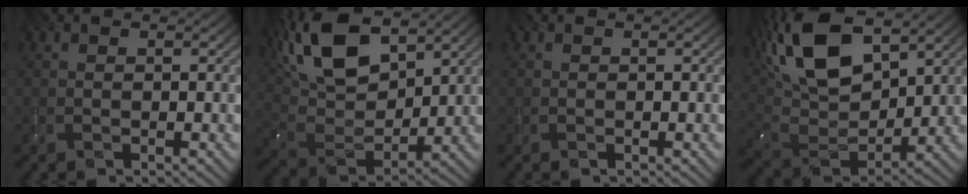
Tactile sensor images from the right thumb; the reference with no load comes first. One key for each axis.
{"total": 14.3, "fx": 8.0, "fy": 6.0, "fz": 10.2, "tx": -0.230, "ty": 0.021, "tz": 0.133}
{"total": 0.0}
{"total": 15.5, "fx": 7.5, "fy": 7.1, "fz": 11.6, "tx": -0.254, "ty": 0.025, "tz": 0.125}